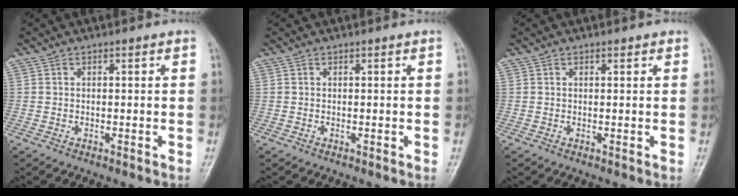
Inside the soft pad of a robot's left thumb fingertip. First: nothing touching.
{"total": 0.0}
{"total": 0.8, "force": [0.5, 0.4, 0.4], "torque": [-0.001, -0.001, 0.003]}